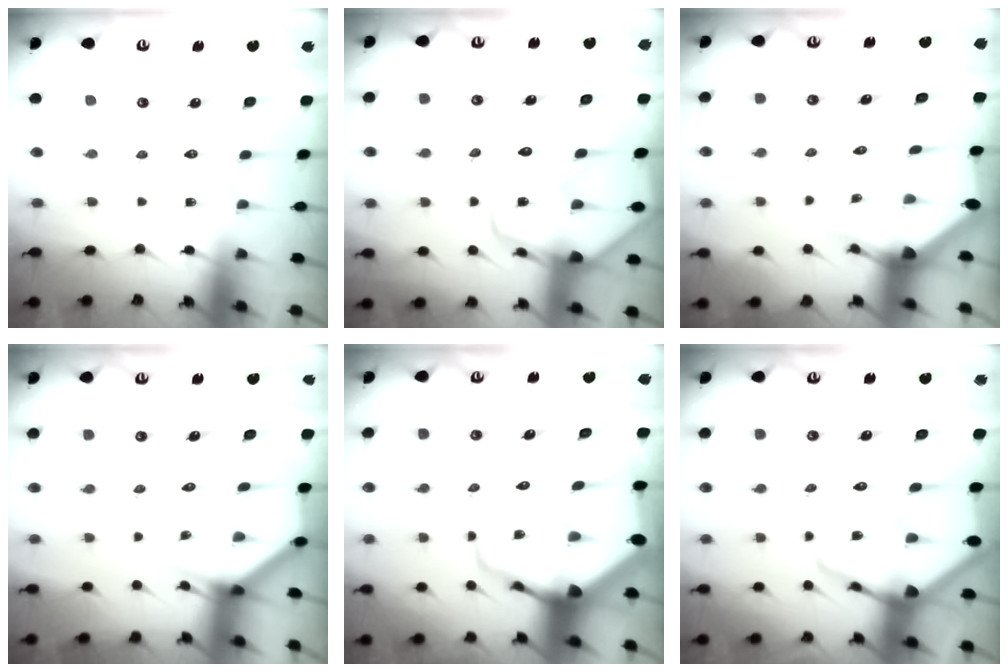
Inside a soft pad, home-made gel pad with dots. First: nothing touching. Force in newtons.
{"total": 11.4, "press": 11.4, "slide": 1.0}
{"total": 3.3, "press": 3.3, "slide": 0.1}
{"total": 3.7, "press": 3.7, "slide": 0.3}
{"total": 8.8, "press": 8.7, "slide": 0.9}
{"total": 6.3, "press": 6.3, "slide": 0.6}